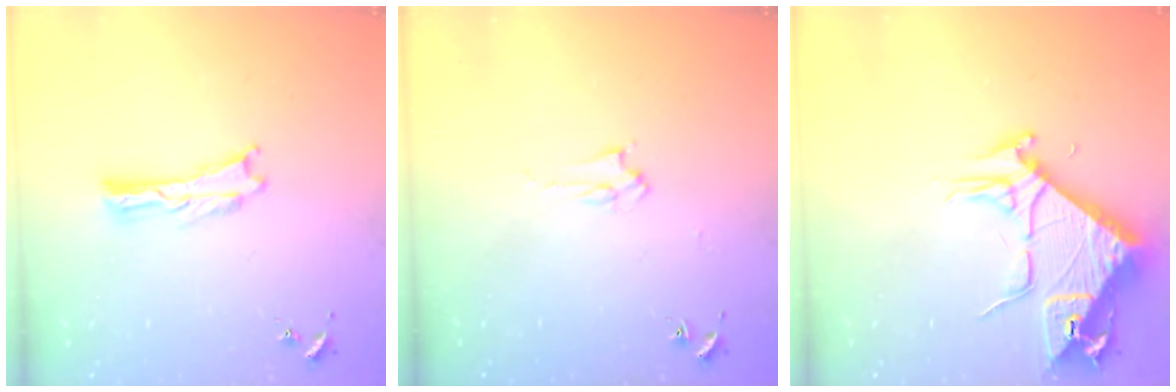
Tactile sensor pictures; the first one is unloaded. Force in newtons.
{"total": 2.8, "press": 2.8, "slide": 0.4}
{"total": 7.9, "press": 7.8, "slide": 1.0}